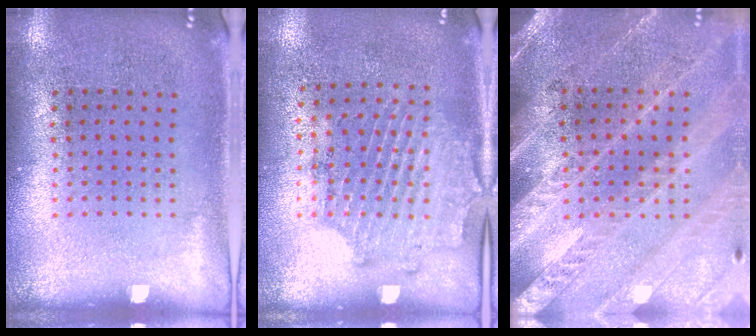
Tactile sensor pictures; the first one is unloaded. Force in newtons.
{"total": 1.7, "press": 1.4, "slide": 0.9}
{"total": 2.9, "press": 2.6, "slide": 1.1}